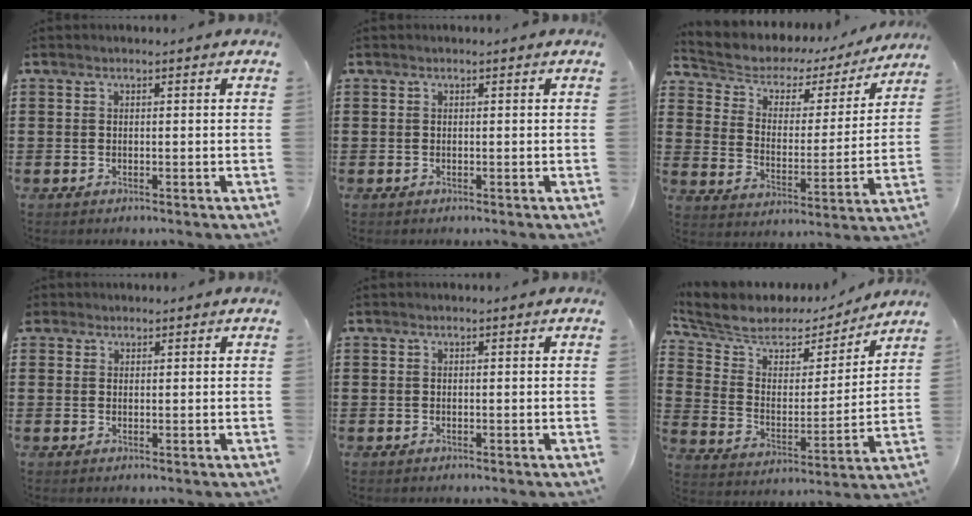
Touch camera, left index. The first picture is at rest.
{"total": 0.0}
{"total": 4.0, "force": [3.1, 2.5, 0.9], "torque": [-0.043, -0.022, 0.043]}
{"total": 1.3, "force": [1.1, 0.8, 0.0], "torque": [-0.005, 0.005, 0.022]}
{"total": 0.0}
{"total": 6.4, "force": [5.5, 2.8, 1.7], "torque": [-0.069, -0.033, 0.093]}